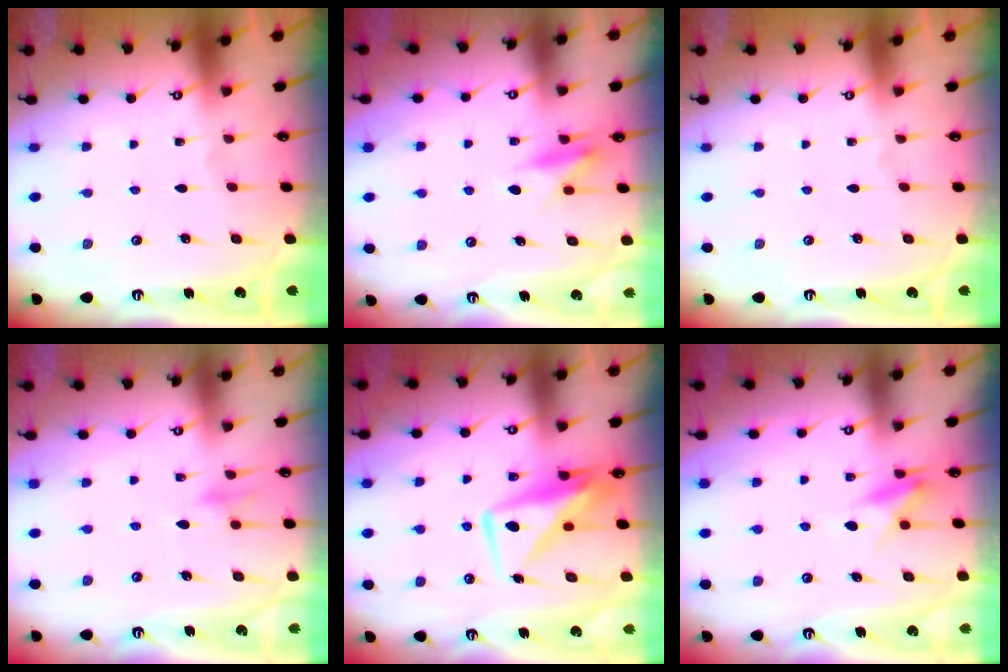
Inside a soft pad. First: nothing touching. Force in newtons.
{"total": 7.6, "press": 7.6, "slide": 0.9}
{"total": 0.0}
{"total": 9.7, "press": 9.7, "slide": 0.6}
{"total": 9.3, "press": 9.3, "slide": 0.9}
{"total": 7.3, "press": 7.3, "slide": 0.9}